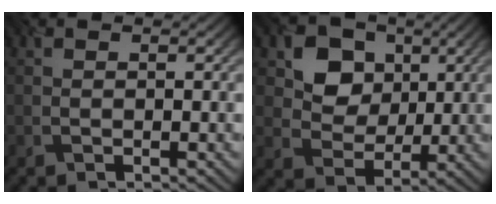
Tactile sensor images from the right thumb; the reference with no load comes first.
{"total": 7.9, "force": [3.4, 6.6, 2.6], "torque": [-0.094, 0.001, 0.069]}